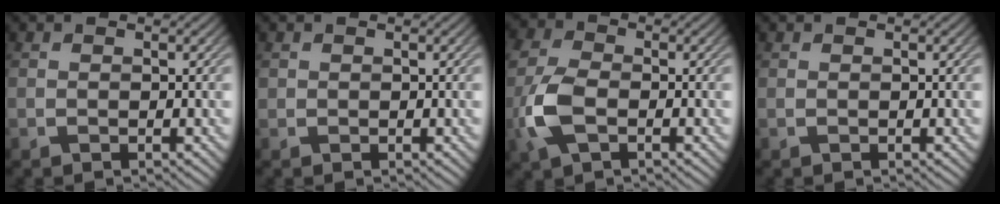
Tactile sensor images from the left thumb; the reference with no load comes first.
{"total": 0.5, "force": [0.2, 0.5, 0.0], "torque": [0.002, -0.002, 0.000]}
{"total": 6.2, "force": [-1.7, 3.5, 4.8], "torque": [-0.129, 0.001, -0.047]}
{"total": 0.0}